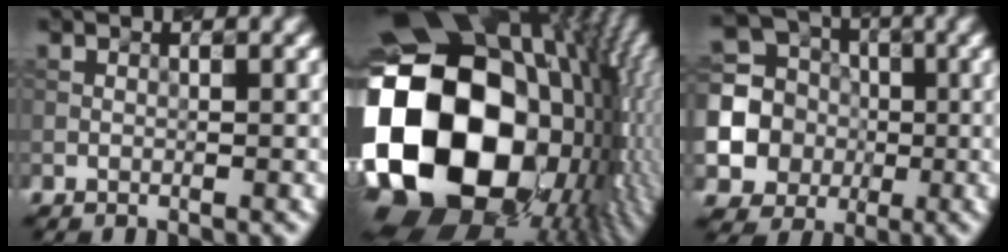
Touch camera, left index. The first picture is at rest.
{"total": 23.3, "force": [-2.6, 17.4, 15.2], "torque": [-0.305, -0.033, -0.042]}
{"total": 11.1, "force": [-1.2, 10.5, 3.4], "torque": [-0.111, -0.002, -0.037]}